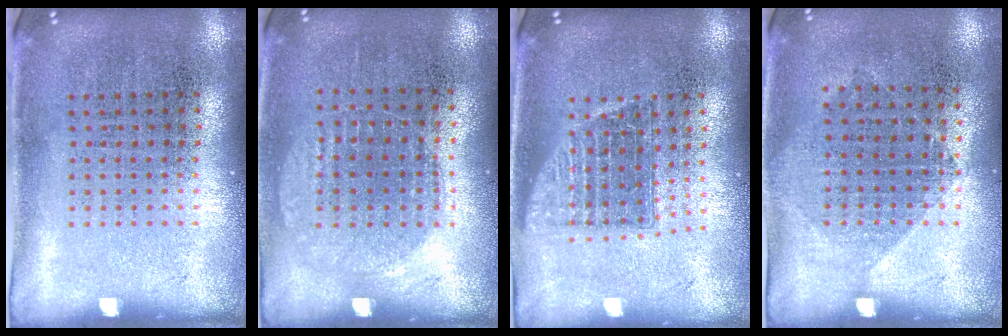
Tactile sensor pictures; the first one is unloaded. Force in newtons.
{"total": 1.0, "press": 0.9, "slide": 0.4}
{"total": 1.4, "press": 1.1, "slide": 0.8}
{"total": 1.0, "press": 0.9, "slide": 0.5}